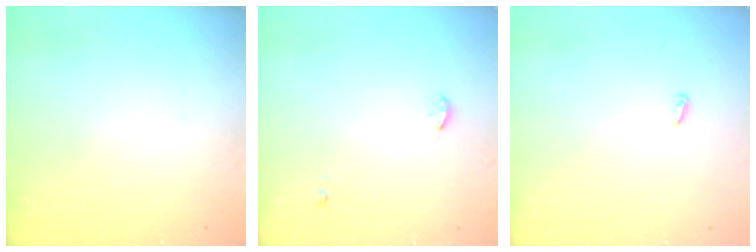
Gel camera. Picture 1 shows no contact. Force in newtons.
{"total": 5.9, "press": 4.3, "slide": 4.1}
{"total": 2.6, "press": 2.6, "slide": 0.2}